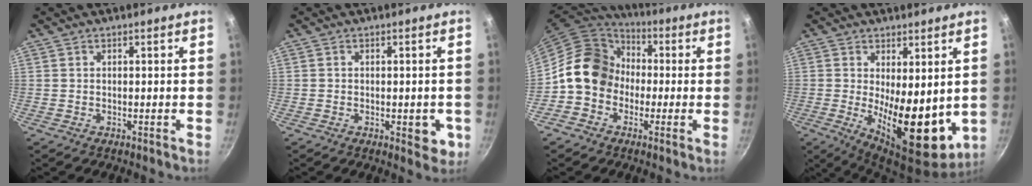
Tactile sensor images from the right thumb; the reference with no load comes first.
{"total": 4.7, "force": [-1.2, 2.6, 3.8], "torque": [-0.026, 0.002, -0.014]}
{"total": 13.4, "force": [-0.7, 11.3, 7.0], "torque": [-0.076, 0.039, -0.033]}
{"total": 14.9, "force": [-0.3, 6.4, 13.4], "torque": [-0.165, -0.028, 0.010]}